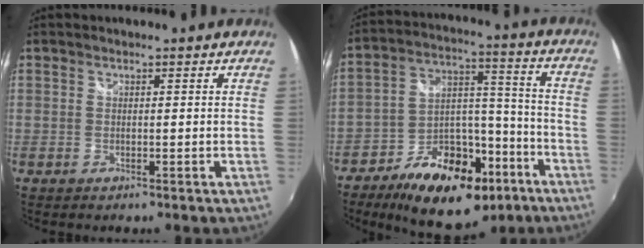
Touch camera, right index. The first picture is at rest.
{"total": 20.5, "force": [-12.5, 10.9, 11.9], "torque": [-0.204, 0.029, -0.186]}